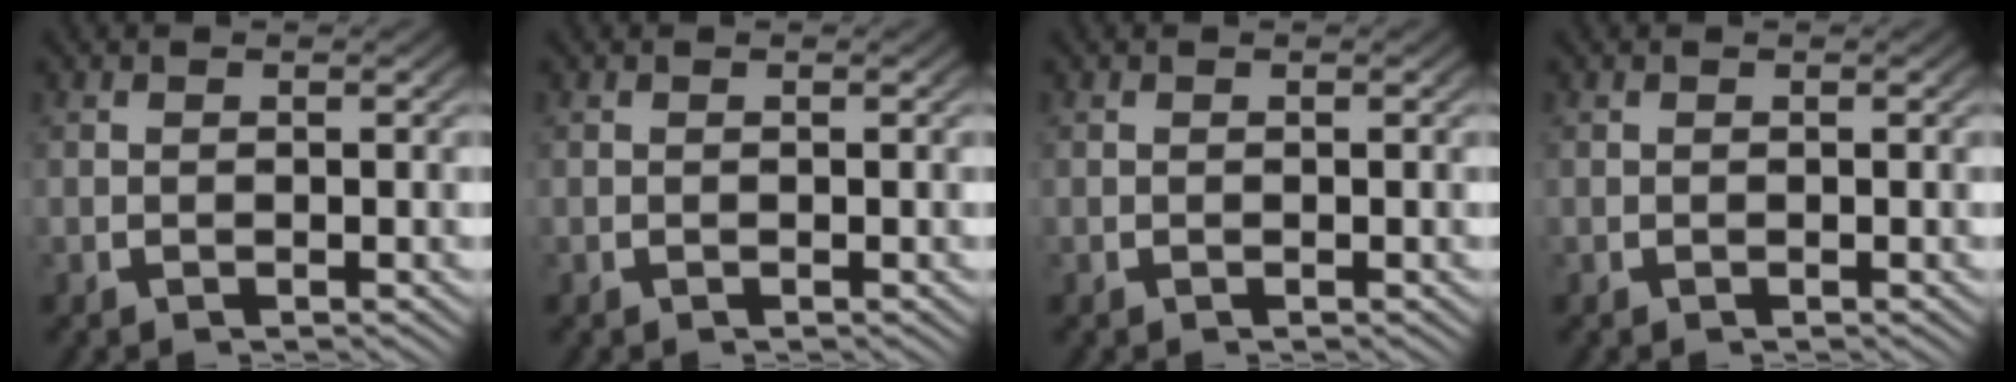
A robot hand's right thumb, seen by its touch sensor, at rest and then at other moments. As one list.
[{"total": 0.0}, {"total": 0.0}, {"total": 0.0}]